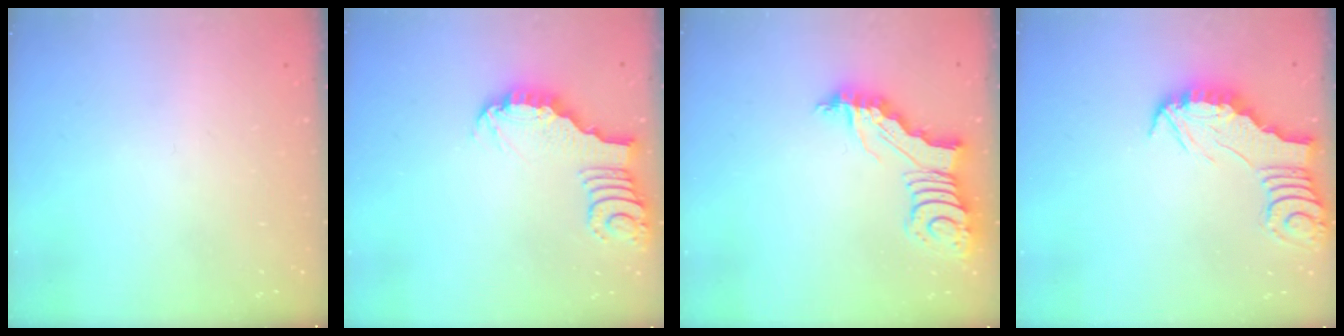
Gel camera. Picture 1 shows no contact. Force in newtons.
{"total": 3.5, "press": 3.5, "slide": 0.4}
{"total": 5.8, "press": 5.8, "slide": 0.5}
{"total": 2.5, "press": 2.5, "slide": 0.2}